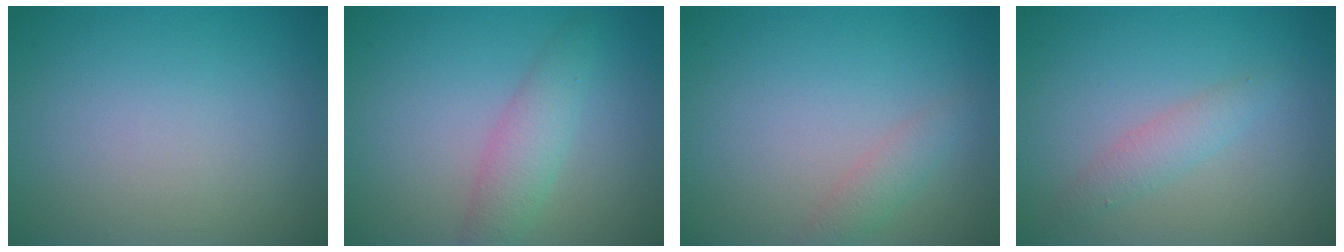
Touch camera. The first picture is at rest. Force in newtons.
{"total": 2.9, "press": 2.9, "slide": 0.0}
{"total": 1.5, "press": 1.5, "slide": 0.0}
{"total": 1.8, "press": 1.8, "slide": 0.1}